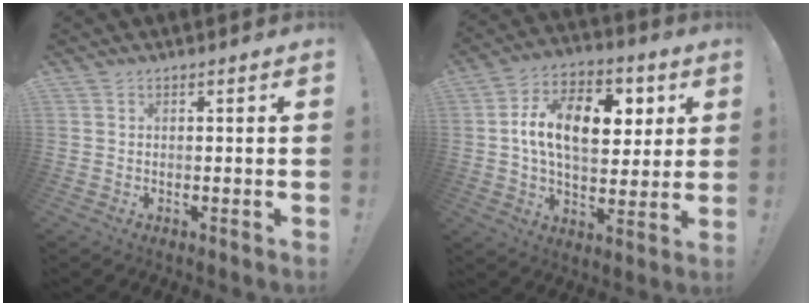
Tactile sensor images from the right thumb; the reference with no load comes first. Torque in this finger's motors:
{"motor_torque": [0.81, 0.88, 0.74, 0.23, 0.09]}